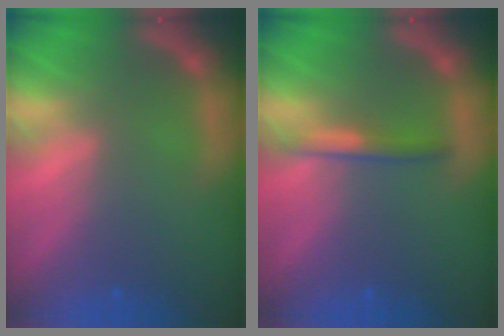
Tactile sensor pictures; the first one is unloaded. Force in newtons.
{"total": 1.9}